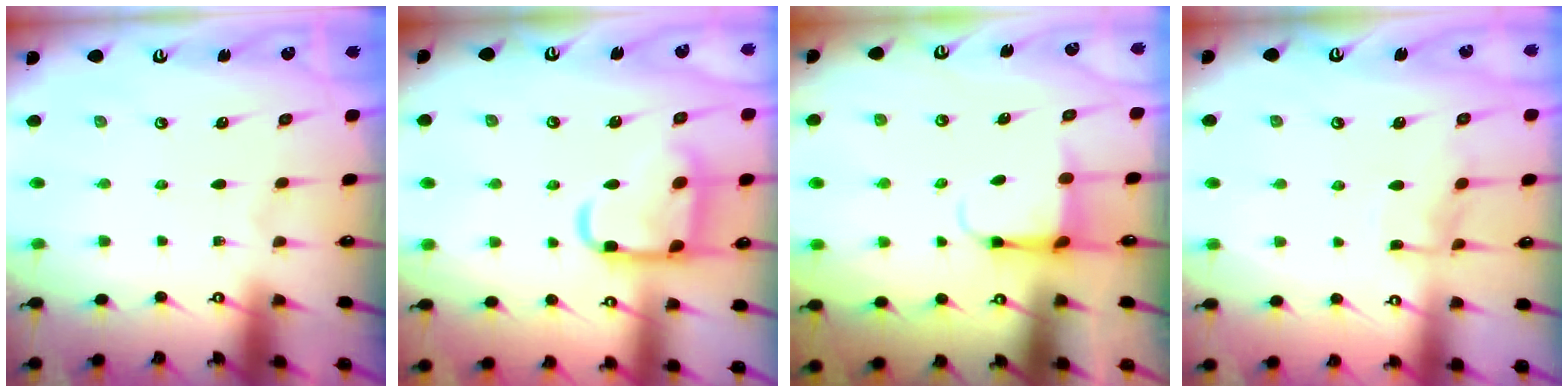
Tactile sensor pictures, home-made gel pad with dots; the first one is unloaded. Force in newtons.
{"total": 15.5, "press": 15.4, "slide": 1.2}
{"total": 4.0, "press": 3.8, "slide": 1.2}
{"total": 7.1, "press": 7.0, "slide": 0.6}